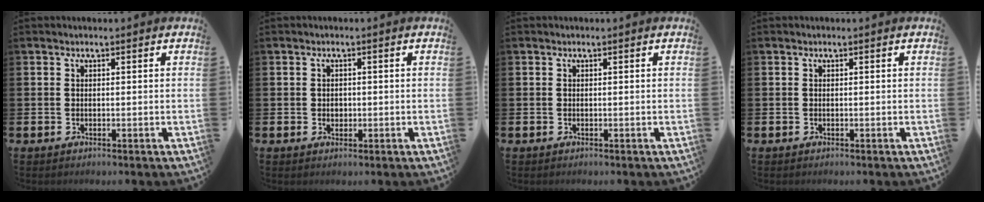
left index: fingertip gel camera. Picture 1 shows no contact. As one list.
[{"total": 1.1, "force": [0.1, 1.0, 0.5], "torque": [0.006, 0.002, -0.004]}, {"total": 0.0}, {"total": 0.0}]